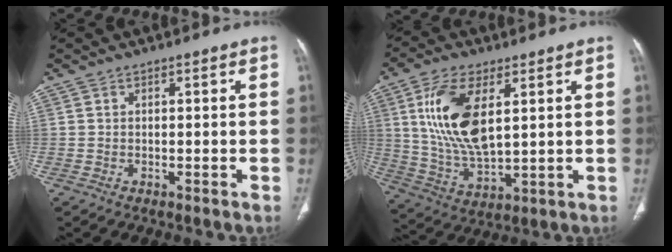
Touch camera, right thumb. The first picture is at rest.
{"total": 15.1, "force": [4.3, 6.9, 12.7], "torque": [-0.256, -0.020, 0.089]}